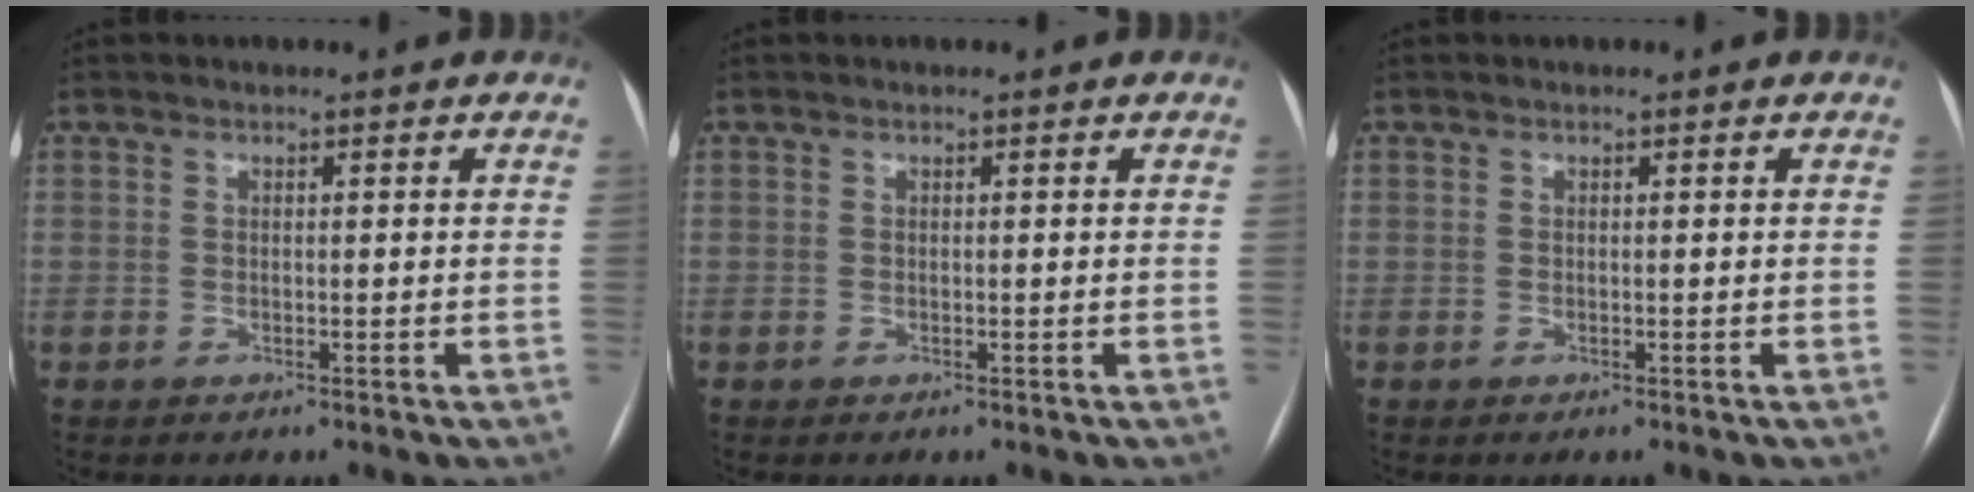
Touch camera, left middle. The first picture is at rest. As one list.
[{"total": 0.0}, {"total": 0.0}]